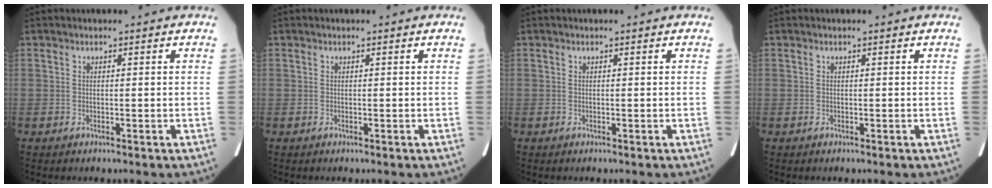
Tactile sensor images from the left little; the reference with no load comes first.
{"total": 0.0}
{"total": 0.0}
{"total": 0.0}